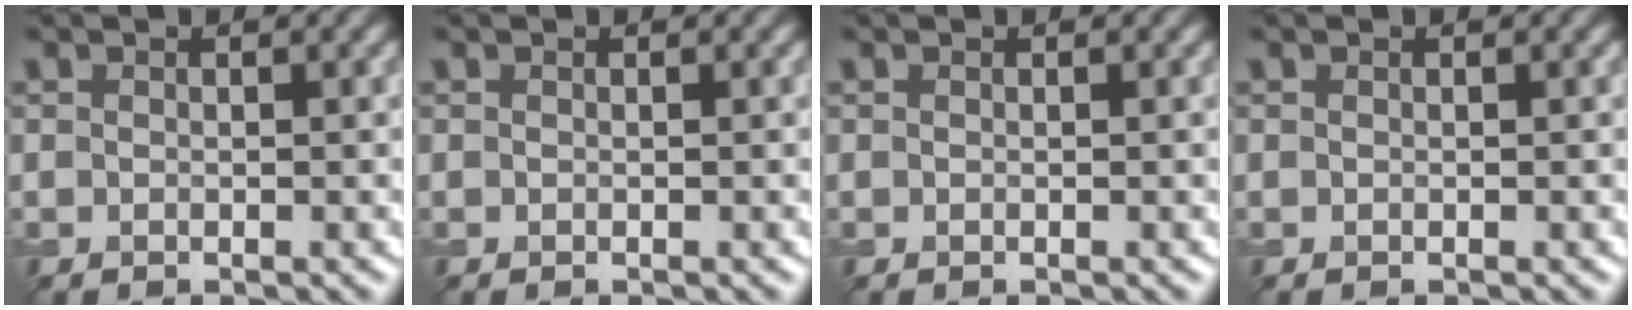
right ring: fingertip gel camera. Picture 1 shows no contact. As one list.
[{"total": 0.0}, {"total": 0.0}, {"total": 0.0}]